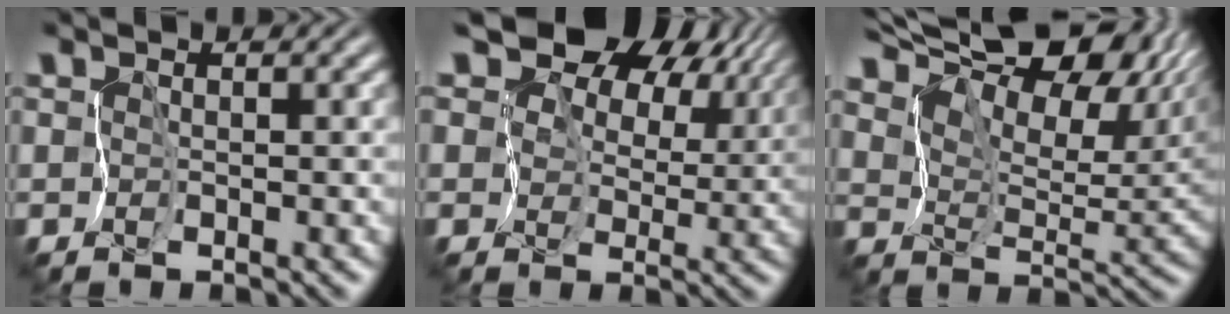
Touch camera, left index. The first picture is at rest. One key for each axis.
{"total": 12.8, "fx": 7.3, "fy": 8.2, "fz": 6.7, "tx": -0.132, "ty": 0.039, "tz": 0.109}
{"total": 15.7, "fx": 12.0, "fy": 5.9, "fz": 8.3, "tx": -0.161, "ty": 0.040, "tz": 0.164}